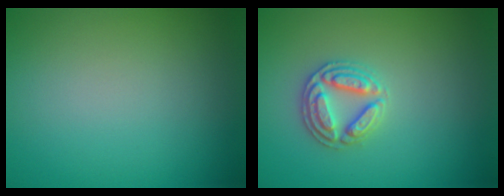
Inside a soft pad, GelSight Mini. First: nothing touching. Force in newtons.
{"total": 2.8, "press": 2.8, "slide": 0.3}